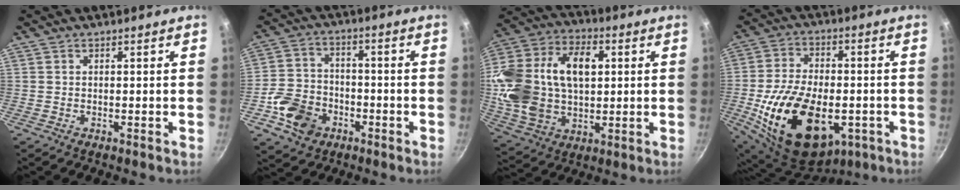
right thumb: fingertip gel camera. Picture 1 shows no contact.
{"total": 11.0, "force": [-4.5, 8.5, 5.2], "torque": [-0.075, 0.033, -0.086]}
{"total": 24.2, "force": [3.0, 16.2, 17.8], "torque": [-0.330, 0.024, 0.055]}
{"total": 23.5, "force": [-6.1, 14.3, 17.6], "torque": [-0.302, 0.015, -0.083]}